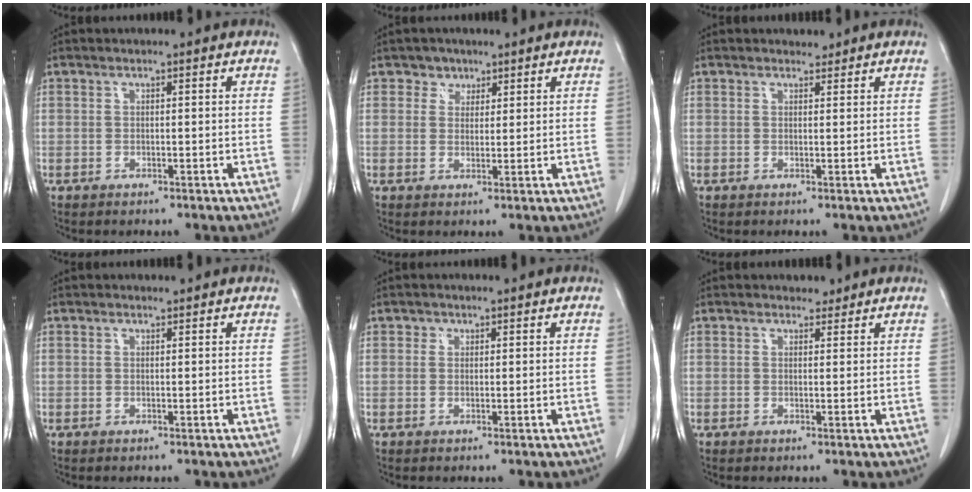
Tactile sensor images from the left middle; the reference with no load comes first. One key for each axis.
{"total": 2.6, "fx": 1.6, "fy": 2.1, "fz": 0.1, "tx": 0.006, "ty": 0.002, "tz": 0.019}
{"total": 0.9, "fx": 0.8, "fy": 0.4, "fz": -0.1, "tx": 0.000, "ty": 0.000, "tz": 0.010}
{"total": 0.0}
{"total": 0.8, "fx": 0.3, "fy": 0.7, "fz": 0.1, "tx": 0.008, "ty": 0.001, "tz": 0.003}
{"total": 1.2, "fx": 1.0, "fy": 0.7, "fz": -0.1, "tx": 0.003, "ty": 0.001, "tz": 0.011}